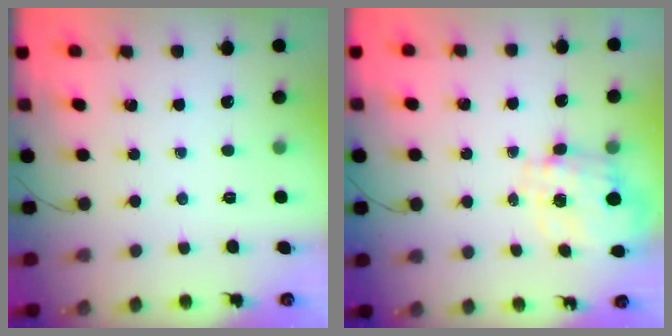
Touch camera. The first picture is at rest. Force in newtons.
{"total": 2.9, "press": 2.7, "slide": 1.0}